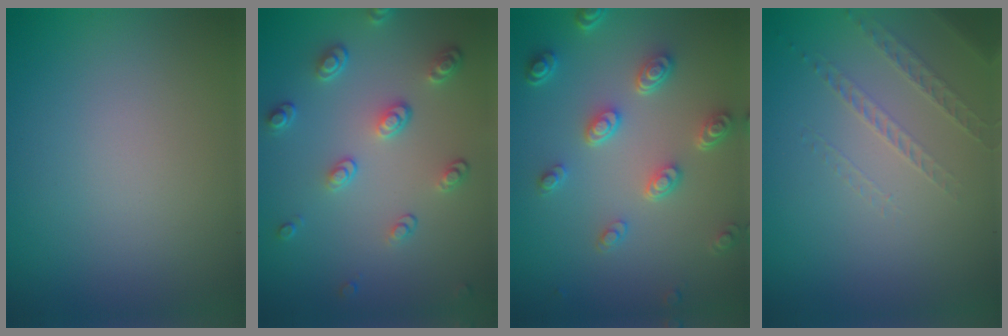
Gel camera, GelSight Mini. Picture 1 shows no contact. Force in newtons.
{"total": 3.6, "press": 2.9, "slide": 2.1}
{"total": 4.5, "press": 3.5, "slide": 2.9}
{"total": 1.3, "press": 0.9, "slide": 0.9}